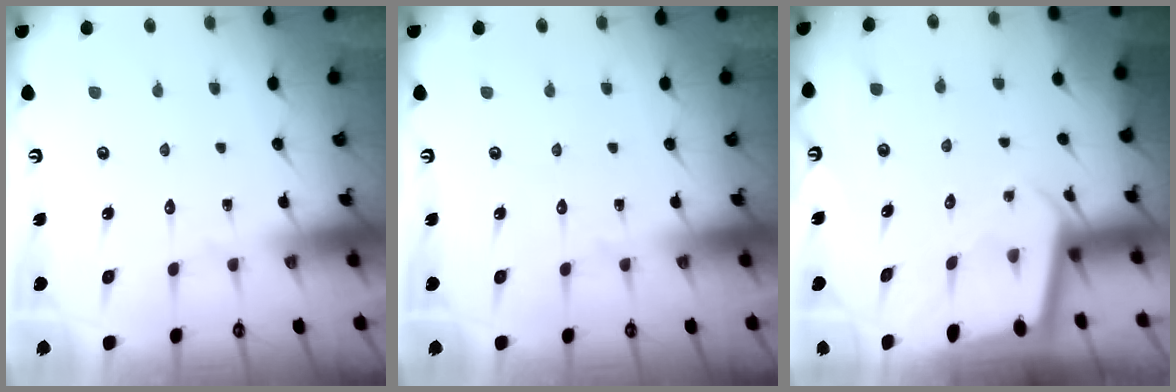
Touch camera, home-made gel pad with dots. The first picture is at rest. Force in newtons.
{"total": 0.0}
{"total": 2.0, "press": 2.0, "slide": 0.1}